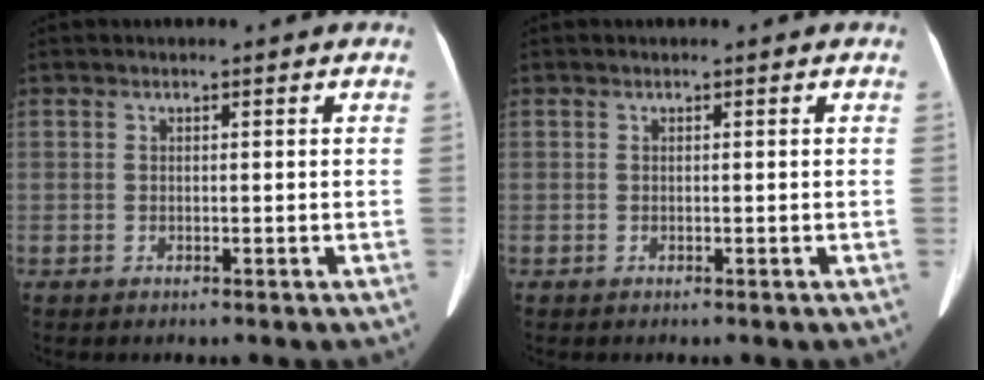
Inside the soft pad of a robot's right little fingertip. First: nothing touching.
{"total": 0.0}